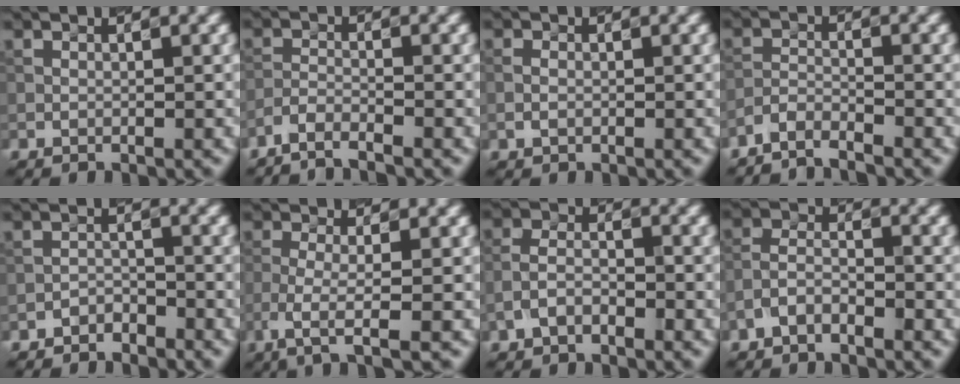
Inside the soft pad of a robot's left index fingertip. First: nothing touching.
{"total": 2.4, "force": [-2.2, 0.4, 1.0], "torque": [-0.021, 0.002, -0.050]}
{"total": 0.8, "force": [-0.2, 0.6, 0.4], "torque": [-0.011, 0.005, -0.006]}
{"total": 2.4, "force": [-2.3, 0.3, 0.5], "torque": [-0.013, 0.002, -0.053]}
{"total": 1.5, "force": [-1.4, 0.4, -0.1], "torque": [0.003, 0.007, -0.028]}
{"total": 3.7, "force": [-1.8, 0.8, 3.1], "torque": [-0.064, -0.003, -0.041]}
{"total": 2.8, "force": [-1.5, 1.8, 1.6], "torque": [-0.033, 0.011, -0.033]}
{"total": 2.9, "force": [-1.8, 1.6, 1.6], "torque": [-0.030, 0.012, -0.041]}